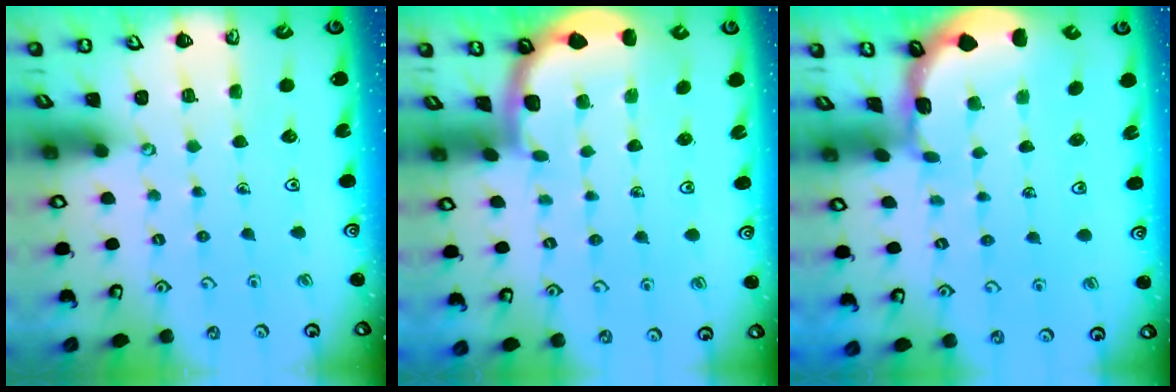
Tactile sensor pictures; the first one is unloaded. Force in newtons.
{"total": 1.7, "press": 1.7, "slide": 0.0}
{"total": 1.5, "press": 1.5, "slide": 0.2}